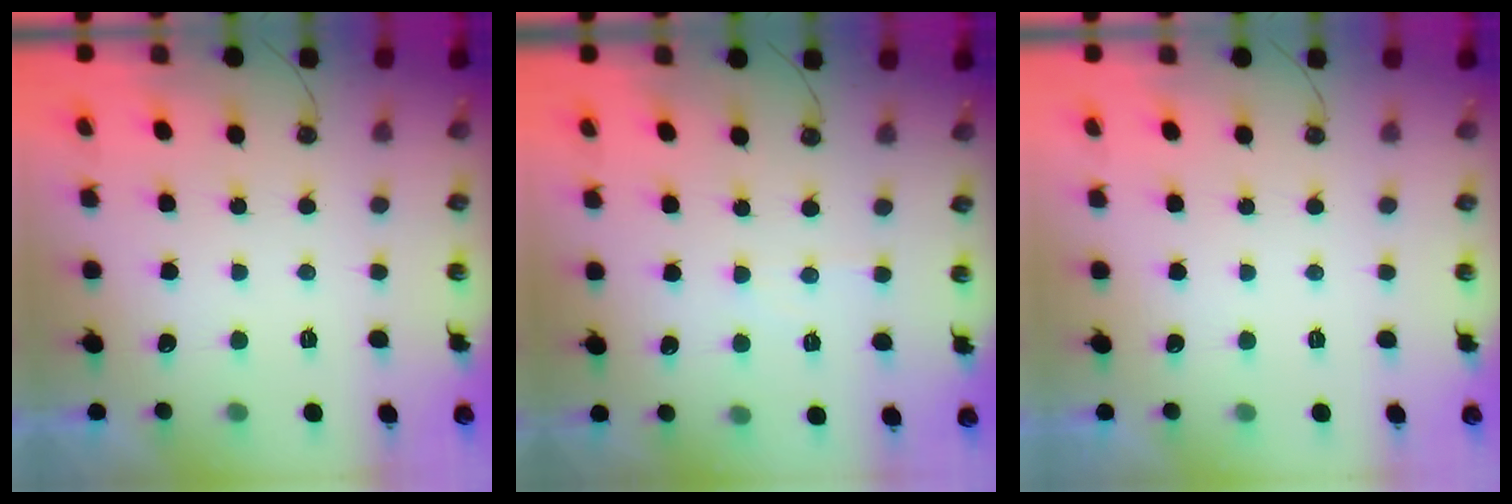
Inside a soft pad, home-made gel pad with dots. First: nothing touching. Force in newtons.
{"total": 4.7, "press": 4.7, "slide": 0.5}
{"total": 0.0}